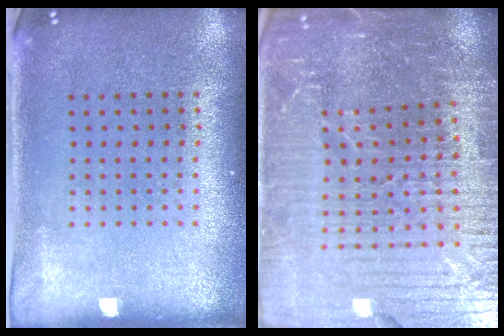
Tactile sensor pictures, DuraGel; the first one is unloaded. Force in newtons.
{"total": 5.5, "press": 5.0, "slide": 2.2}